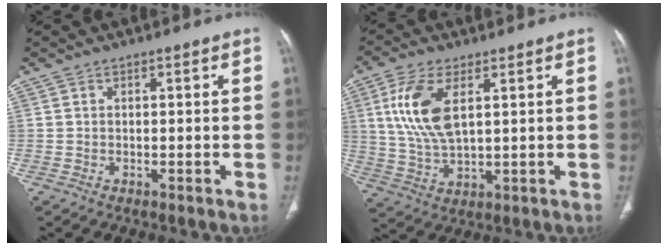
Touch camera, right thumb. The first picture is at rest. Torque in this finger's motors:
{"motor_torque": [-0.61, 1.28, 1.13, 0.24, 0.08]}